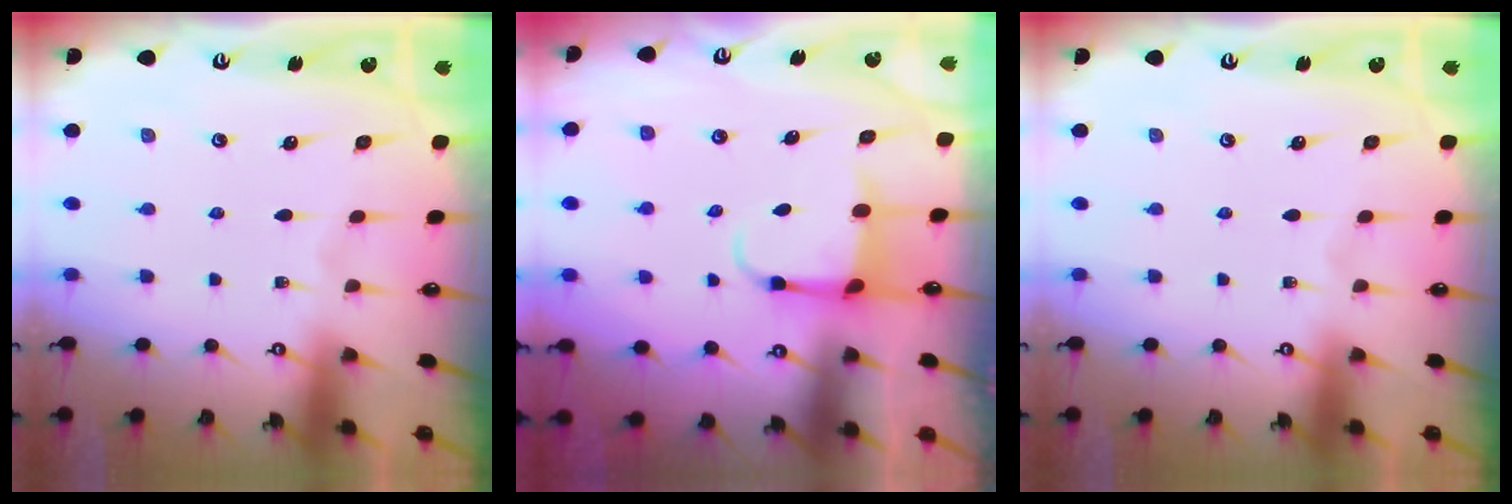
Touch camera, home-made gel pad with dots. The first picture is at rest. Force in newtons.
{"total": 3.9, "press": 3.8, "slide": 0.9}
{"total": 0.0}